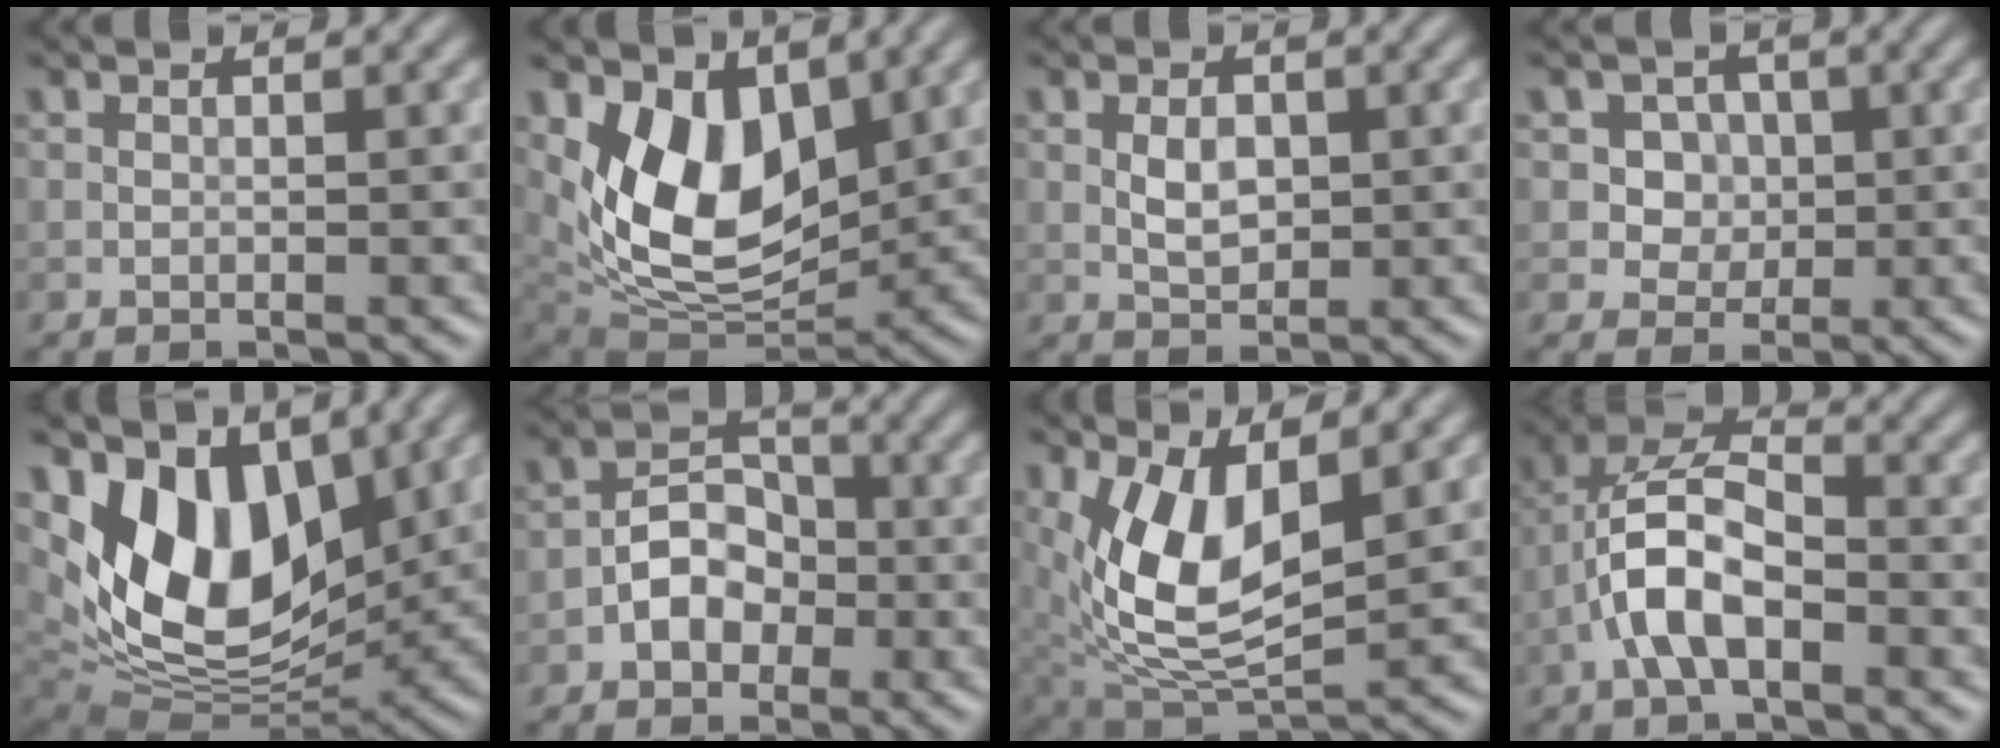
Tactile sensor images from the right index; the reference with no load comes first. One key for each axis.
{"total": 9.1, "fx": 2.6, "fy": 5.5, "fz": 6.8, "tx": -0.124, "ty": -0.026, "tz": 0.046}
{"total": 2.3, "fx": 0.1, "fy": 1.5, "fz": 1.8, "tx": -0.033, "ty": 0.000, "tz": 0.003}
{"total": 3.8, "fx": 1.0, "fy": 3.3, "fz": 1.7, "tx": -0.023, "ty": -0.003, "tz": 0.016}
{"total": 11.6, "fx": 3.7, "fy": 6.9, "fz": 8.6, "tx": -0.156, "ty": -0.010, "tz": 0.067}
{"total": 3.7, "fx": -1.4, "fy": 2.7, "fz": 2.1, "tx": -0.025, "ty": 0.009, "tz": -0.028}
{"total": 8.5, "fx": 1.8, "fy": 4.2, "fz": 7.2, "tx": -0.154, "ty": -0.014, "tz": 0.038}
{"total": 6.5, "fx": -2.3, "fy": 2.8, "fz": 5.3, "tx": -0.102, "ty": 0.015, "tz": -0.047}